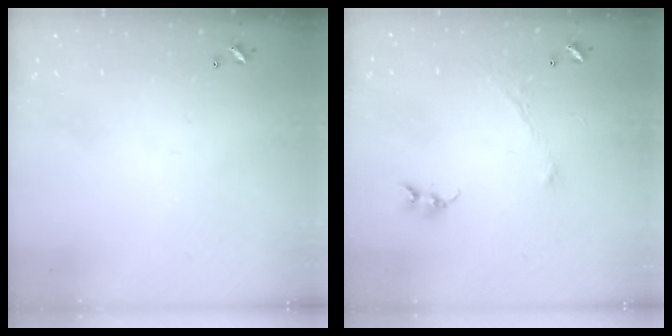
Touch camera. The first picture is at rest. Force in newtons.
{"total": 1.1, "press": 1.0, "slide": 0.6}